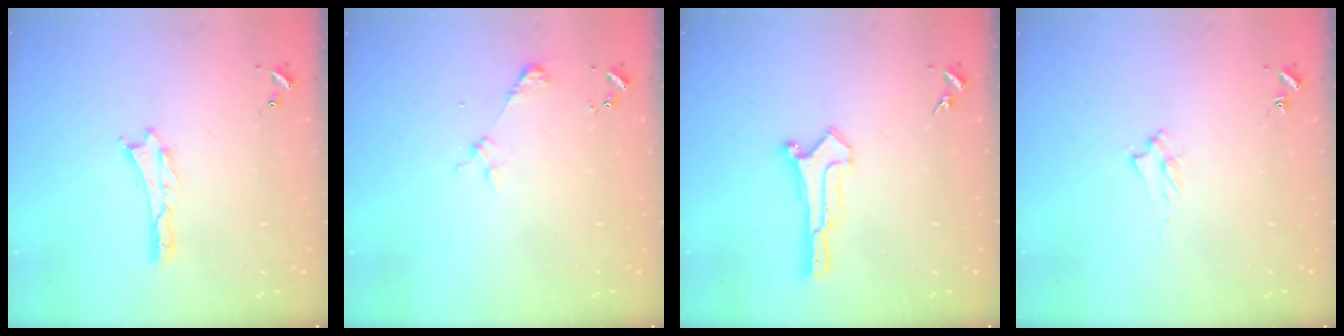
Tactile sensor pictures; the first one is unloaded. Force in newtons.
{"total": 2.2, "press": 2.2, "slide": 0.2}
{"total": 0.6, "press": 0.6, "slide": 0.0}
{"total": 1.7, "press": 1.6, "slide": 0.3}